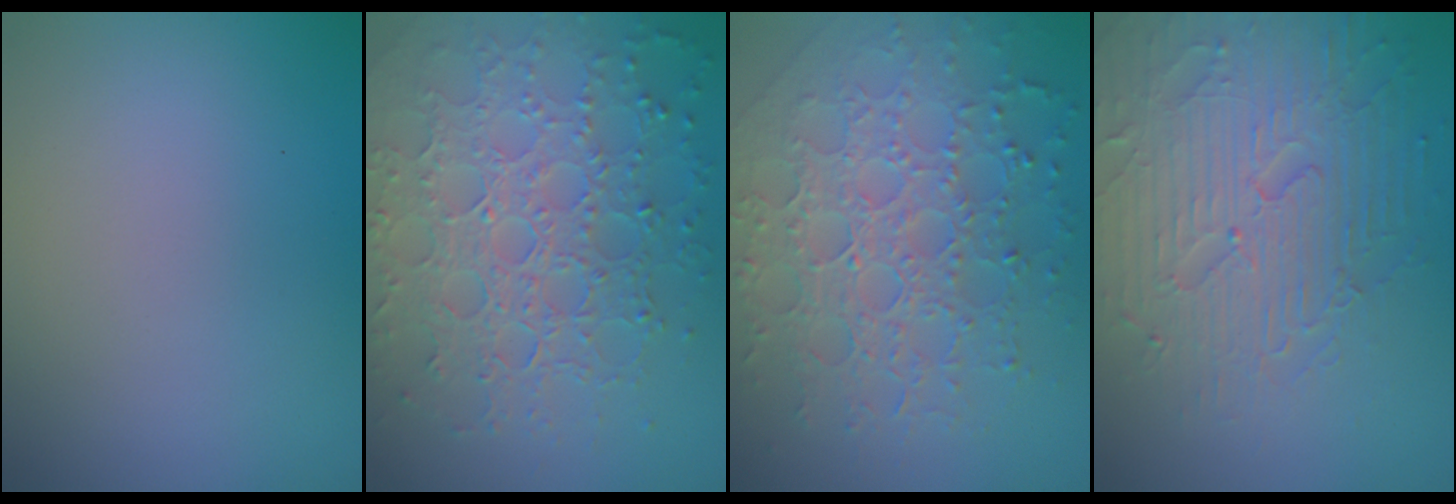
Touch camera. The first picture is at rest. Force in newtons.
{"total": 7.6, "press": 5.6, "slide": 5.2}
{"total": 7.2, "press": 5.1, "slide": 5.1}
{"total": 6.7, "press": 5.5, "slide": 3.8}